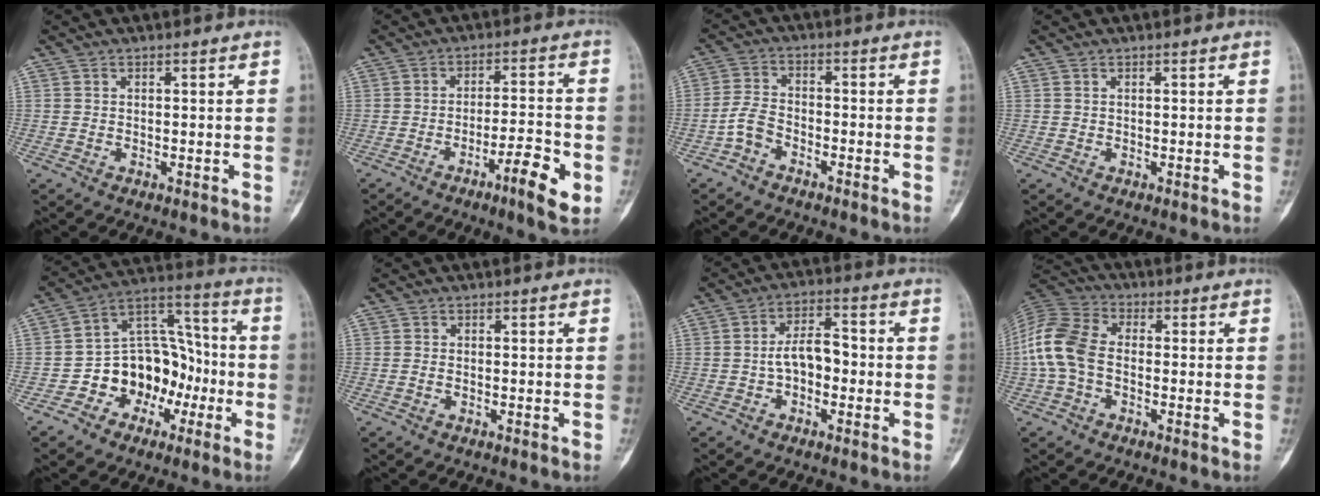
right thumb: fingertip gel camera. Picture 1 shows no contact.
{"total": 9.0, "force": [-3.9, 1.6, 7.9], "torque": [-0.125, 0.020, -0.060]}
{"total": 4.6, "force": [-2.8, 2.7, 2.6], "torque": [-0.053, 0.025, -0.060]}
{"total": 0.0}
{"total": 15.3, "force": [-5.3, 11.5, 8.5], "torque": [-0.084, 0.080, -0.090]}
{"total": 0.6, "force": [-0.2, 0.3, 0.5], "torque": [-0.013, -0.001, -0.003]}
{"total": 6.8, "force": [-1.2, 4.1, 5.3], "torque": [-0.077, 0.031, -0.028]}
{"total": 11.0, "force": [-1.2, 7.2, 8.3], "torque": [-0.181, 0.028, -0.036]}